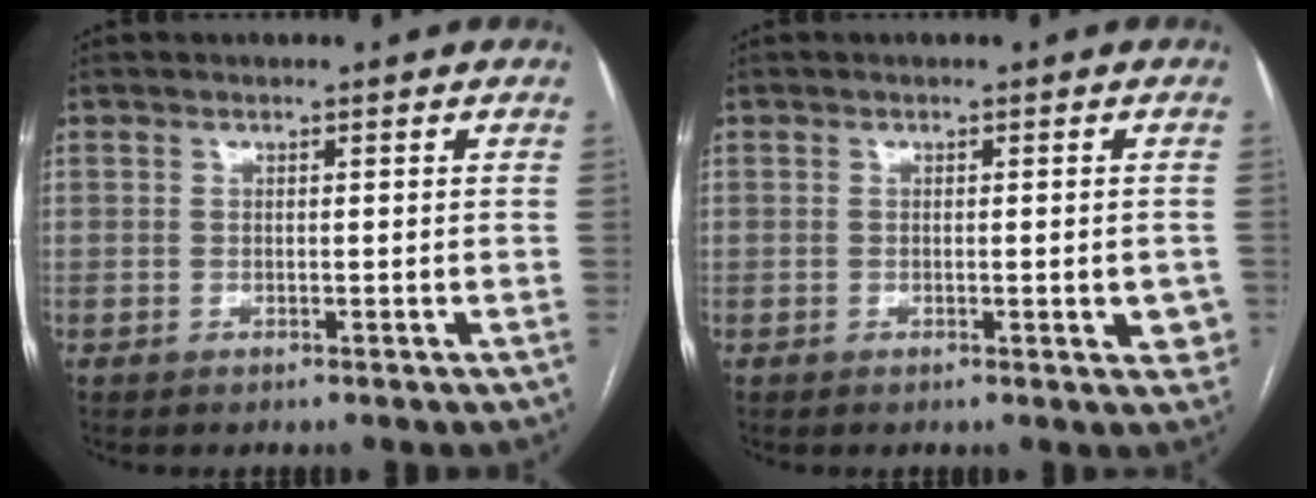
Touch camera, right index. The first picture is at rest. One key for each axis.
{"total": 3.4, "fx": -0.7, "fy": 1.2, "fz": 3.1, "tx": -0.028, "ty": -0.001, "tz": -0.005}